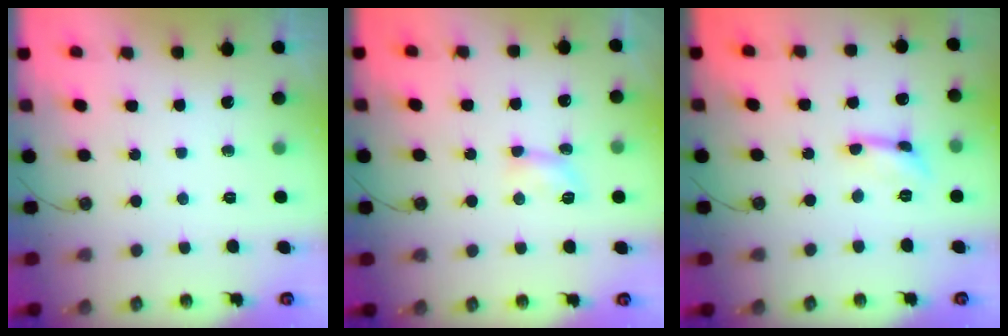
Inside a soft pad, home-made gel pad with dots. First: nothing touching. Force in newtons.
{"total": 2.9, "press": 2.9, "slide": 0.5}
{"total": 0.0}